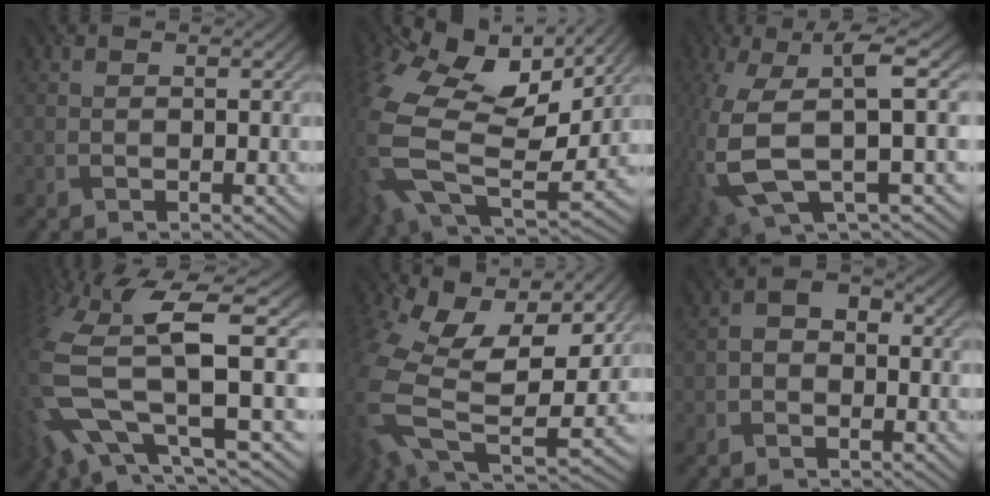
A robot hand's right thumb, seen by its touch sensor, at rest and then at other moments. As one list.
[{"total": 17.9, "force": [3.8, 11.8, 12.9], "torque": [-0.341, -0.024, 0.090]}, {"total": 12.2, "force": [-0.8, 4.1, 11.5], "torque": [-0.259, -0.014, -0.010]}, {"total": 16.3, "force": [0.4, 7.0, 14.7], "torque": [-0.366, -0.033, 0.047]}, {"total": 16.9, "force": [3.0, 11.1, 12.4], "torque": [-0.312, -0.049, 0.090]}, {"total": 2.8, "force": [-1.2, 1.9, 1.6], "torque": [-0.030, 0.011, -0.031]}]